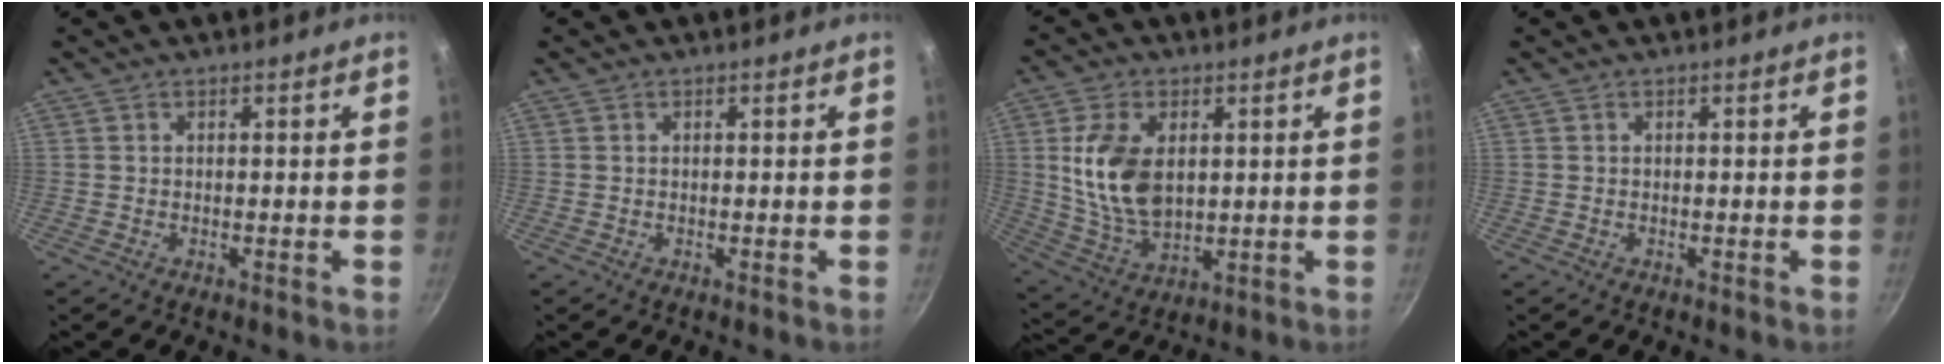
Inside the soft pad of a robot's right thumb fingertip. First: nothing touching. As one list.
[{"total": 0.0}, {"total": 13.1, "force": [2.4, 8.1, 10.0], "torque": [-0.176, -0.022, 0.057]}, {"total": 0.0}]